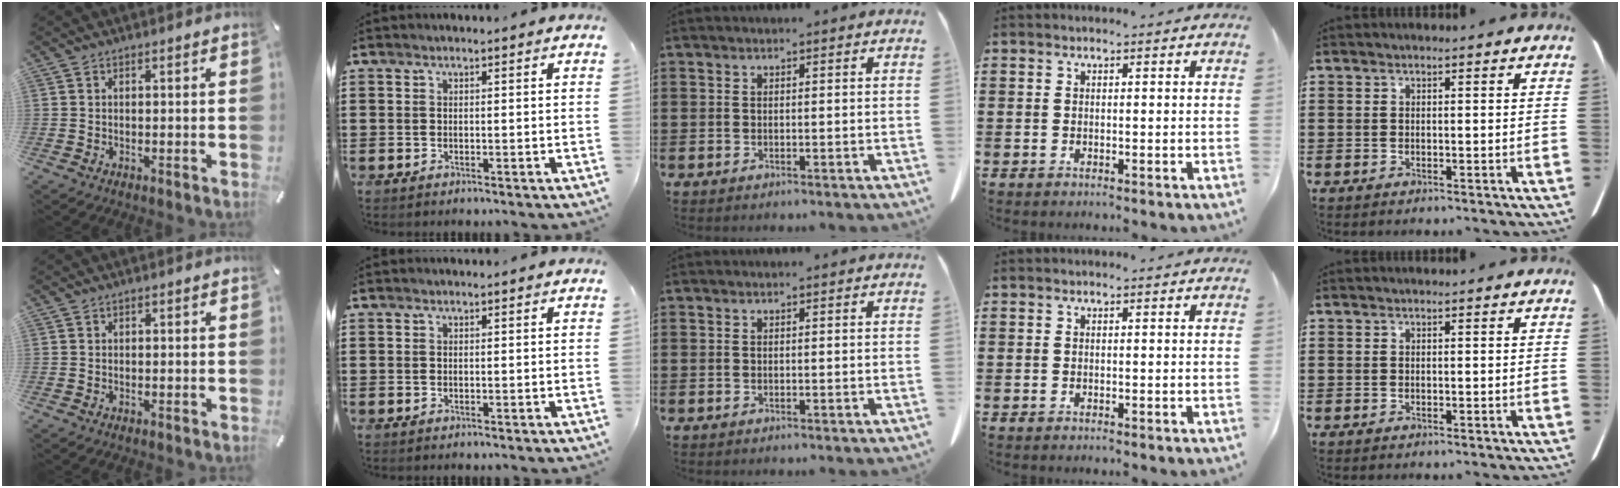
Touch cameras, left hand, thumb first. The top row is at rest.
{}